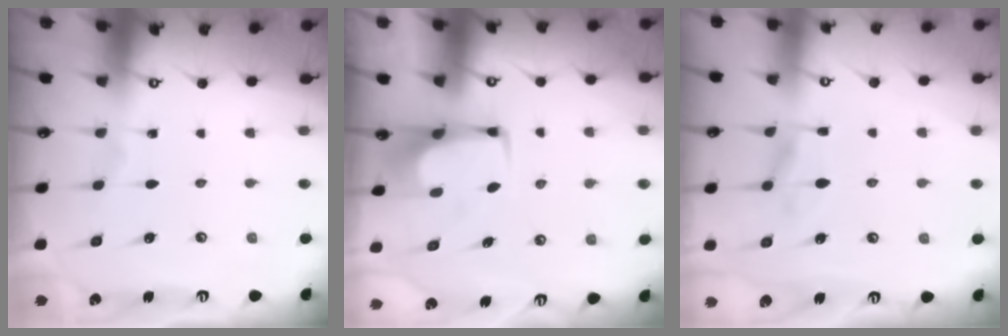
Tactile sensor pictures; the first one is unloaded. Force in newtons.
{"total": 1.8, "press": 1.7, "slide": 0.7}
{"total": 1.2, "press": 0.0, "slide": 1.2}